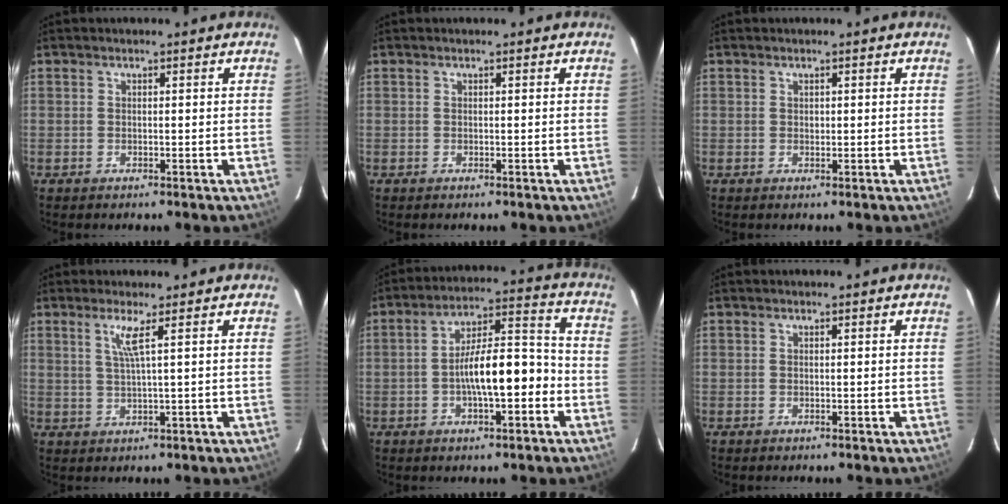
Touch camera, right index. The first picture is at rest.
{"total": 0.0}
{"total": 0.6, "force": [0.2, 0.5, 0.2], "torque": [-0.001, 0.002, 0.005]}
{"total": 3.2, "force": [1.4, -0.8, 2.7], "torque": [-0.047, -0.005, 0.030]}
{"total": 11.4, "force": [-3.7, 3.1, 10.3], "torque": [-0.177, 0.020, -0.060]}
{"total": 0.0}